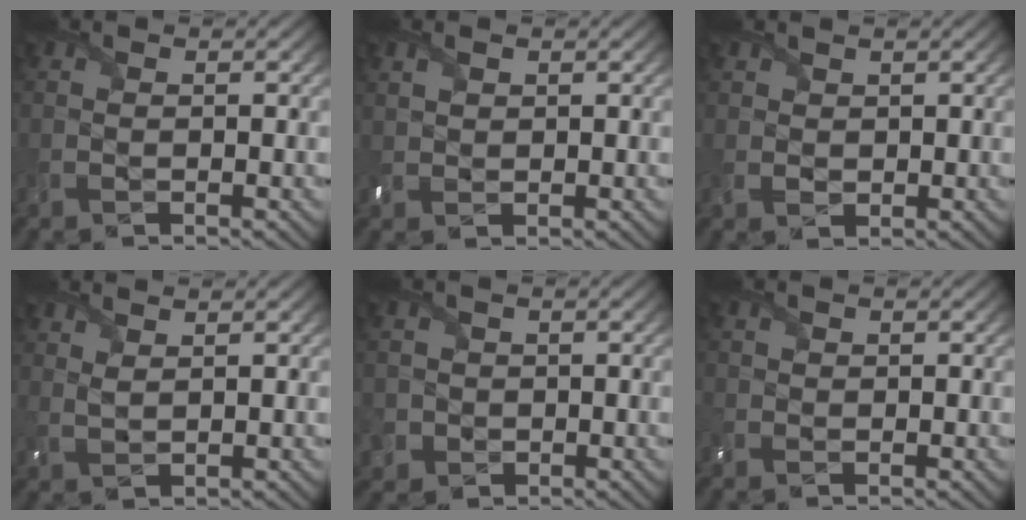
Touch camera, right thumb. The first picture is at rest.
{"total": 1.8, "force": [1.0, 1.2, 0.8], "torque": [-0.025, 0.001, 0.023]}
{"total": 1.8, "force": [1.1, 1.3, 0.5], "torque": [-0.019, 0.001, 0.021]}
{"total": 2.0, "force": [1.7, 0.4, 1.0], "torque": [-0.030, 0.000, 0.040]}
{"total": 2.9, "force": [-0.1, 2.9, 0.3], "torque": [-0.015, -0.006, -0.005]}
{"total": 1.1, "force": [0.0, 1.1, 0.2], "torque": [-0.007, -0.001, -0.005]}